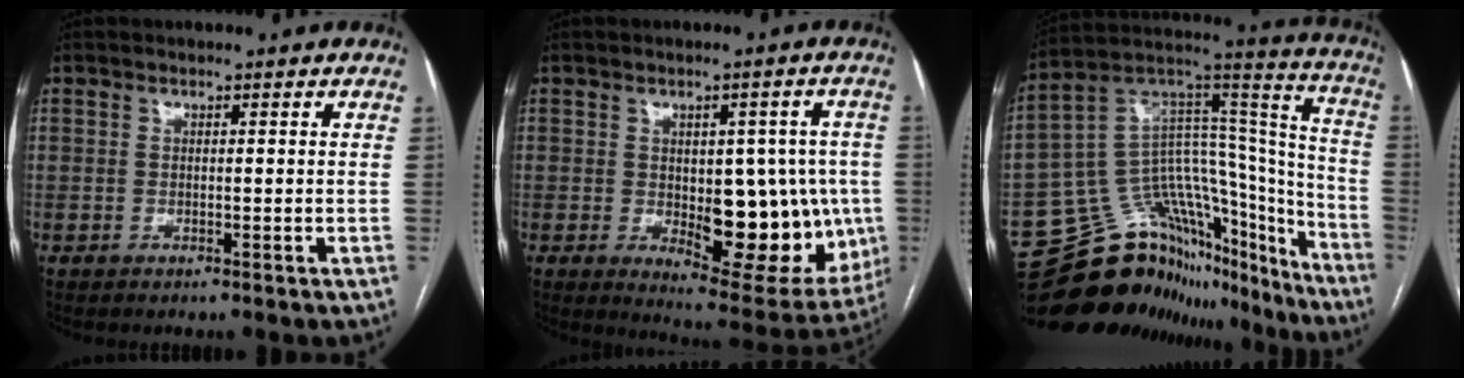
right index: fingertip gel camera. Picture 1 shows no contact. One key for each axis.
{"total": 16.0, "fx": -1.8, "fy": 7.1, "fz": 14.3, "tx": -0.166, "ty": 0.001, "tz": -0.004}
{"total": 28.4, "fx": -22.6, "fy": 13.0, "fz": 11.4, "tx": -0.128, "ty": 0.066, "tz": -0.330}